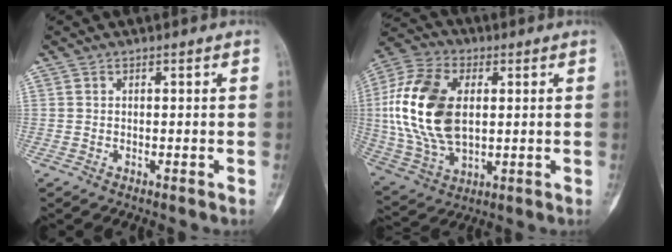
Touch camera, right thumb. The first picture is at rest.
{"total": 19.7, "force": [2.2, 11.9, 15.5], "torque": [-0.316, -0.003, 0.043]}